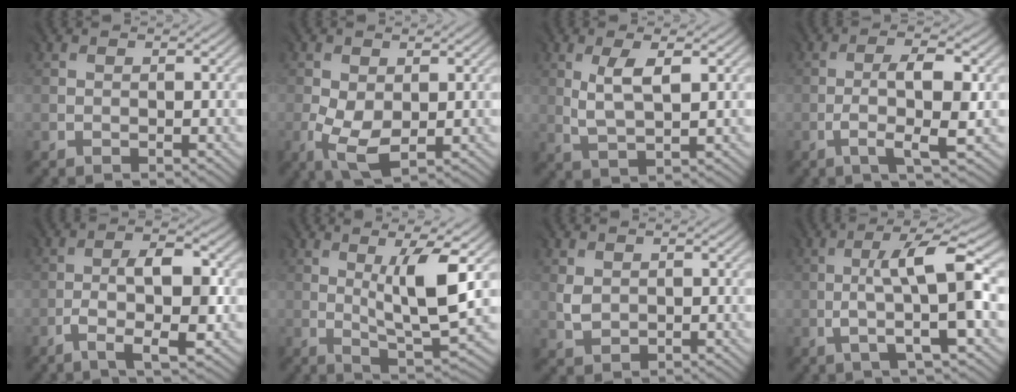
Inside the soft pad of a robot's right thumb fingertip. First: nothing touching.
{"total": 5.3, "force": [-1.0, 3.3, 4.1], "torque": [-0.105, -0.014, -0.016]}
{"total": 4.3, "force": [1.5, 1.4, 3.8], "torque": [-0.081, -0.004, 0.035]}
{"total": 5.5, "force": [-1.2, 1.0, 5.3], "torque": [-0.093, 0.005, -0.021]}
{"total": 7.0, "force": [-2.2, 1.9, 6.3], "torque": [-0.108, 0.005, -0.038]}
{"total": 8.9, "force": [1.7, 1.7, 8.5], "torque": [-0.146, -0.001, 0.034]}
{"total": 1.9, "force": [0.6, 1.6, 0.8], "torque": [-0.023, -0.004, 0.014]}
{"total": 8.2, "force": [-0.3, 1.4, 8.1], "torque": [-0.132, 0.018, -0.008]}